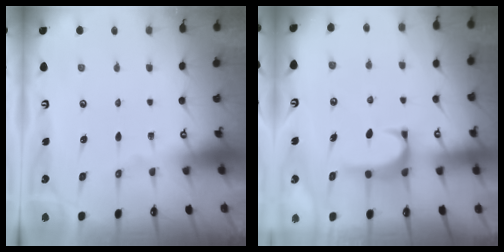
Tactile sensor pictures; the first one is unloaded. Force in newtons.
{"total": 1.7, "press": 1.5, "slide": 0.8}